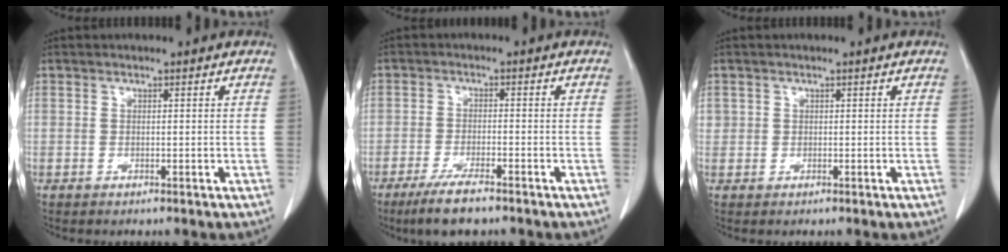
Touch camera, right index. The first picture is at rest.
{"total": 6.2, "force": [-4.6, 0.9, 4.1], "torque": [-0.079, -0.014, -0.076]}
{"total": 1.0, "force": [0.3, 1.0, 0.1], "torque": [0.011, 0.003, 0.003]}